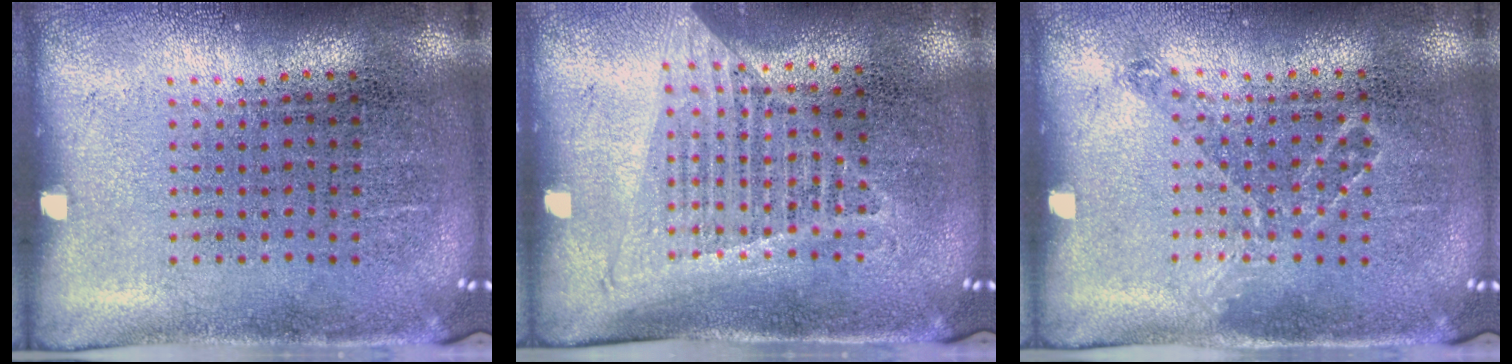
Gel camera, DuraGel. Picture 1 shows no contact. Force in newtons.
{"total": 1.3, "press": 1.2, "slide": 0.6}
{"total": 0.8, "press": 0.8, "slide": 0.3}